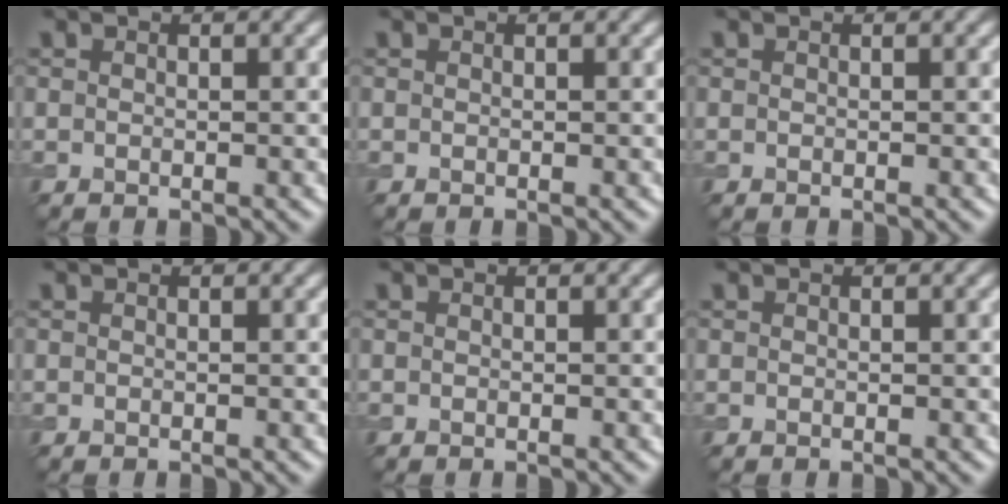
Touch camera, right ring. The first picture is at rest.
{"total": 0.0}
{"total": 0.0}
{"total": 0.0}
{"total": 0.0}
{"total": 0.0}